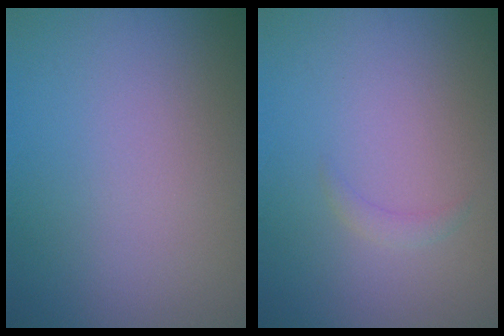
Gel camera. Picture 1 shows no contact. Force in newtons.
{"total": 0.8, "press": 0.8, "slide": 0.1}